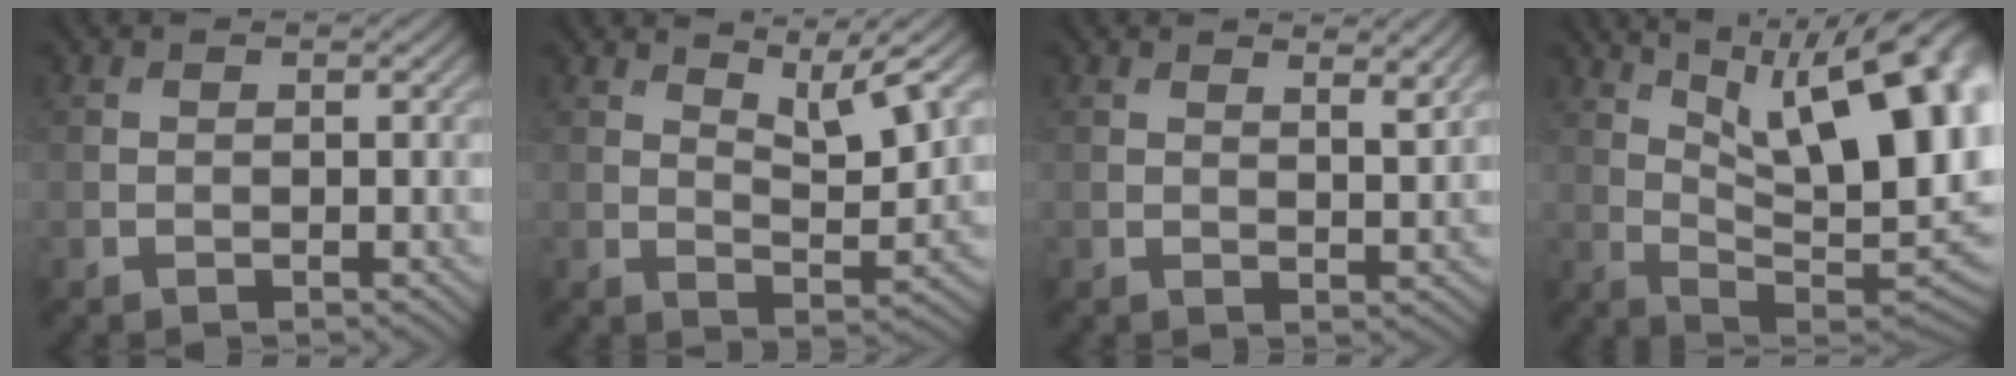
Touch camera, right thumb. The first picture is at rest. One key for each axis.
{"total": 6.6, "fx": 4.3, "fy": 1.2, "fz": 4.9, "tx": -0.084, "ty": -0.002, "tz": 0.079}
{"total": 2.8, "fx": 1.7, "fy": 0.5, "fz": 2.1, "tx": -0.034, "ty": -0.003, "tz": 0.033}
{"total": 20.2, "fx": 7.1, "fy": 8.4, "fz": 16.9, "tx": -0.239, "ty": 0.044, "tz": 0.115}